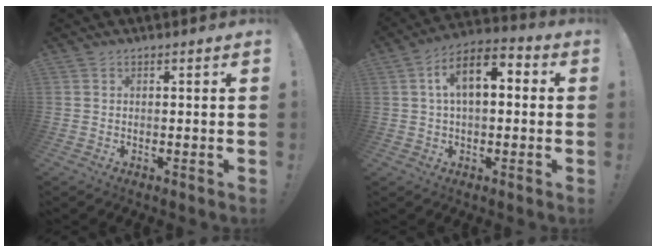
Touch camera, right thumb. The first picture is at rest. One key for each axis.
{"total": 10.7, "fx": 2.5, "fy": 5.8, "fz": 8.6, "tx": -0.142, "ty": 0.007, "tz": 0.046}